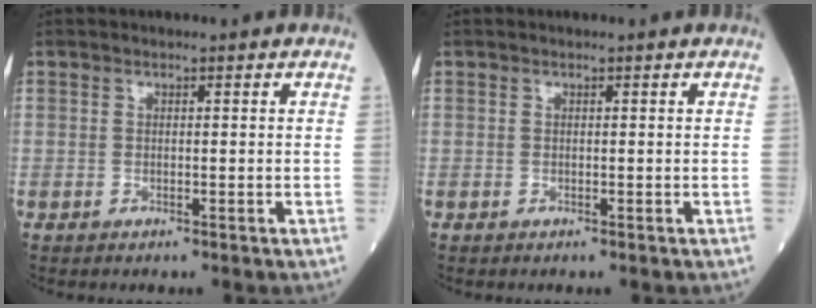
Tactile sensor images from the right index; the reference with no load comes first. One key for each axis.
{"total": 0.0}